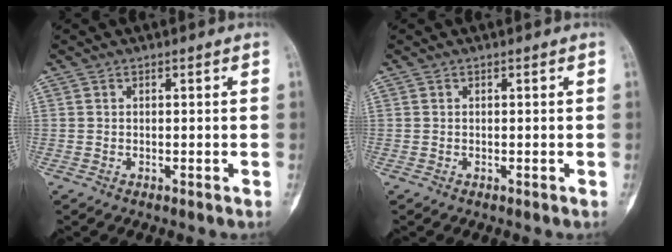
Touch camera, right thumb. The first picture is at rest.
{"total": 0.0}